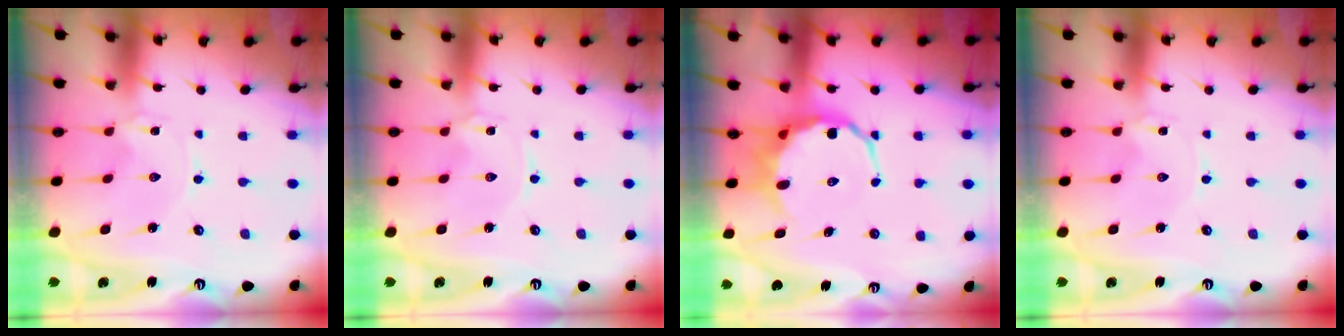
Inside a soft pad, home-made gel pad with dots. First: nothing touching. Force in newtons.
{"total": 0.0}
{"total": 7.4, "press": 7.1, "slide": 1.9}
{"total": 0.0}